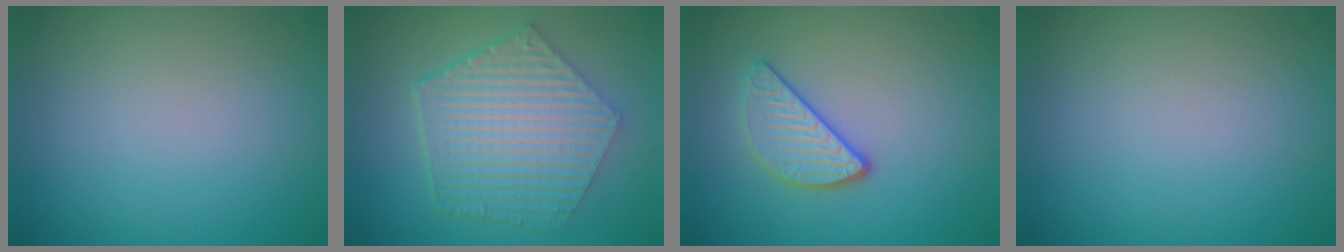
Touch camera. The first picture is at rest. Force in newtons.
{"total": 6.9, "press": 4.9, "slide": 4.8}
{"total": 3.0, "press": 2.6, "slide": 1.3}
{"total": 0.0}